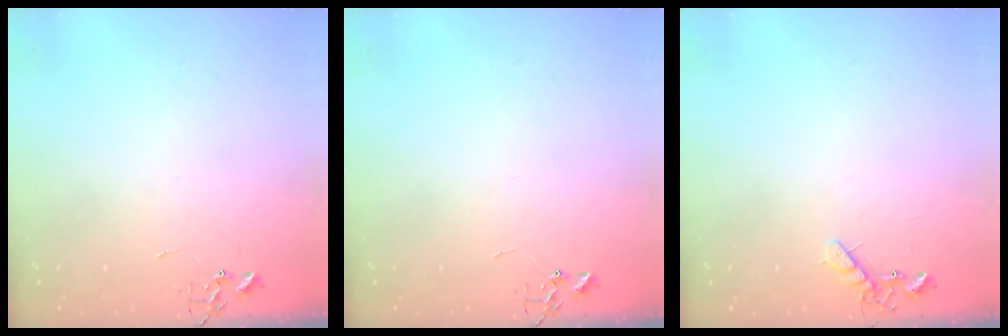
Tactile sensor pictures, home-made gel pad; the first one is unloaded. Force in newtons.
{"total": 0.0}
{"total": 6.3, "press": 6.2, "slide": 0.9}